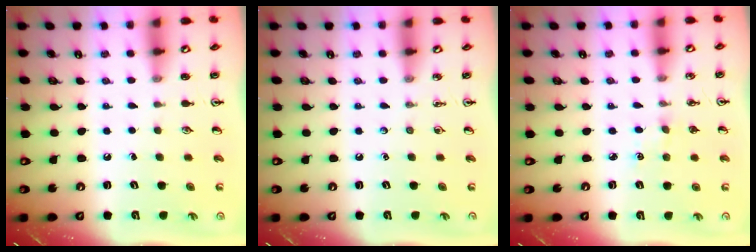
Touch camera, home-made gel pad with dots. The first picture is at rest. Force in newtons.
{"total": 0.0}
{"total": 2.0, "press": 2.0, "slide": 0.3}